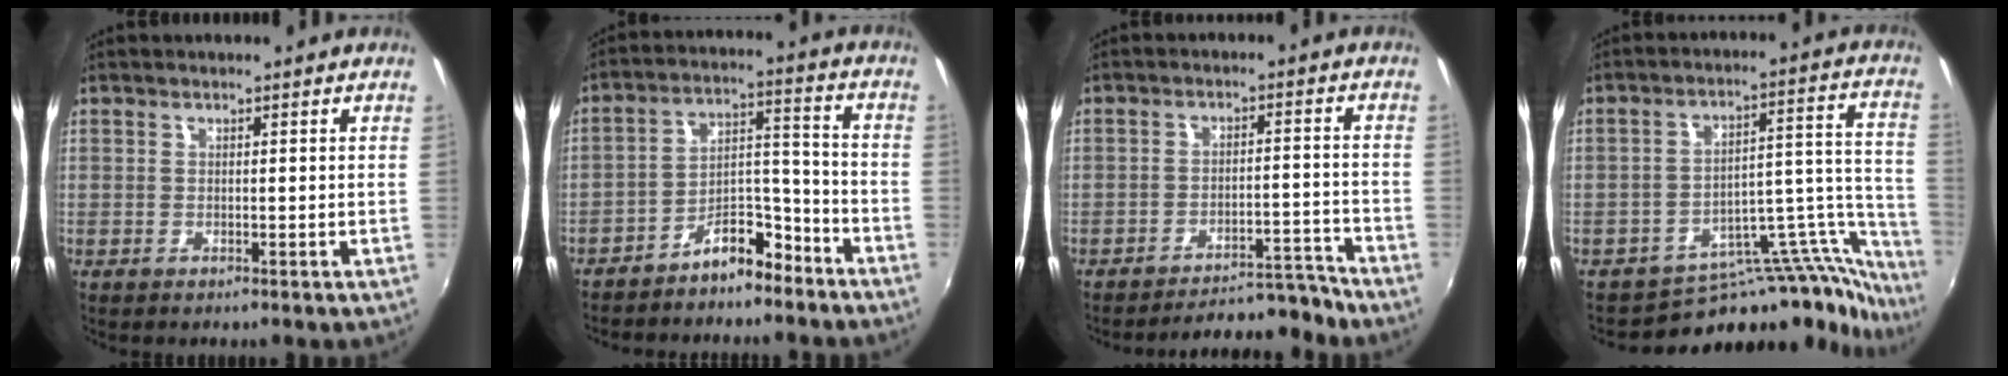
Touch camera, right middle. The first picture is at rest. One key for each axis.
{"total": 8.7, "fx": -7.1, "fy": 3.2, "fz": 3.8, "tx": -0.065, "ty": 0.049, "tz": -0.108}
{"total": 10.3, "fx": -10.2, "fy": 0.6, "fz": 1.6, "tx": -0.033, "ty": 0.026, "tz": -0.137}
{"total": 18.2, "fx": -16.6, "fy": 6.0, "fz": 4.4, "tx": -0.036, "ty": 0.058, "tz": -0.239}